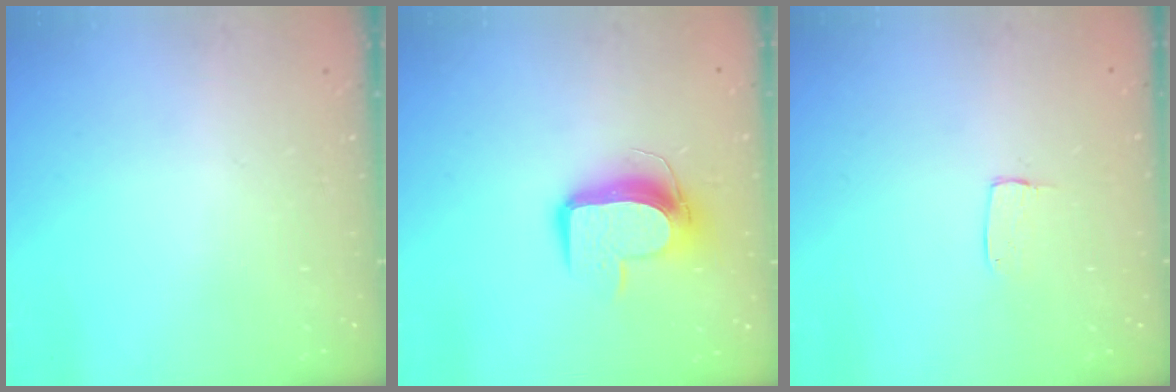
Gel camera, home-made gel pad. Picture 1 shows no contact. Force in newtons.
{"total": 11.1, "press": 11.0, "slide": 1.0}
{"total": 4.1, "press": 4.0, "slide": 0.2}